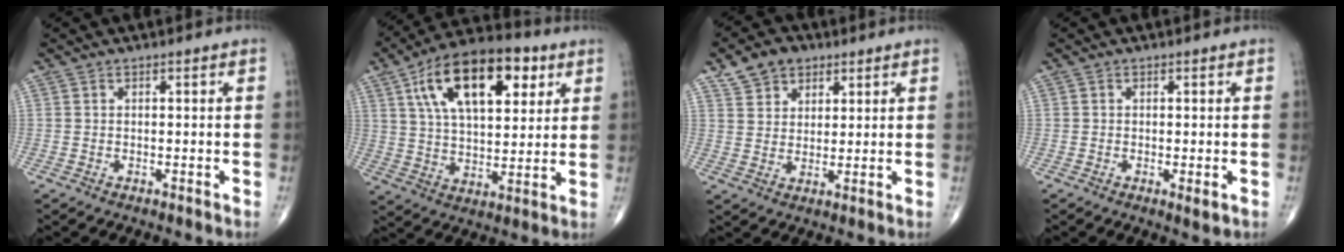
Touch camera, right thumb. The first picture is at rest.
{"total": 21.0, "force": [8.4, 10.6, 16.1], "torque": [-0.240, -0.009, 0.137]}
{"total": 7.4, "force": [4.3, 5.2, 3.0], "torque": [-0.029, -0.012, 0.076]}
{"total": 1.8, "force": [-0.4, 0.5, 1.6], "torque": [-0.032, -0.008, -0.007]}